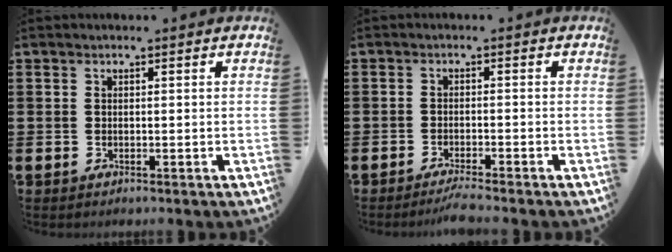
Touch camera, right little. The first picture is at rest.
{"total": 1.8, "force": [-1.5, -0.1, 0.9], "torque": [-0.014, 0.002, -0.029]}